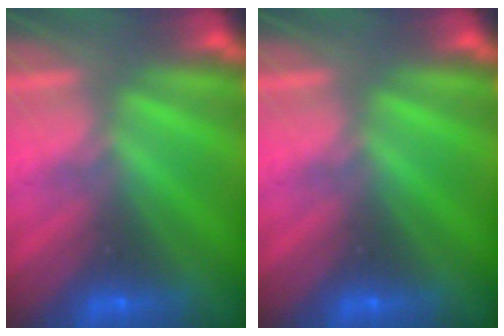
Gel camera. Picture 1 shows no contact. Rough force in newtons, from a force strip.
{"total": 0.0}